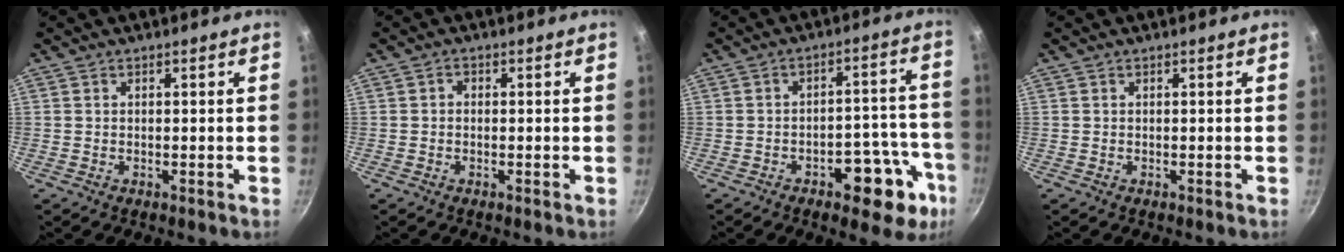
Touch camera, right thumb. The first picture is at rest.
{"total": 1.2, "force": [-0.2, 1.0, 0.6], "torque": [-0.010, 0.005, -0.005]}
{"total": 13.1, "force": [-6.5, 6.7, 9.2], "torque": [-0.061, 0.055, -0.076]}
{"total": 0.0}